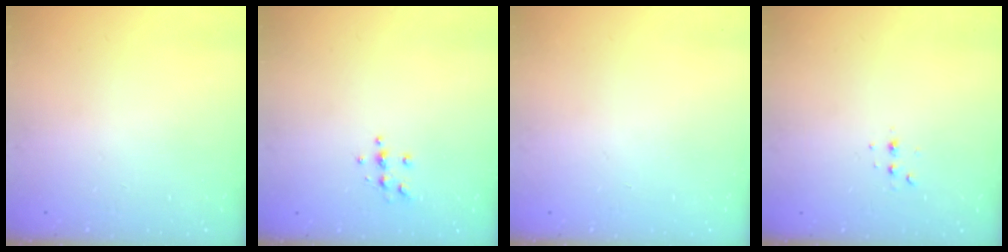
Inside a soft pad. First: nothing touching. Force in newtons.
{"total": 5.1, "press": 5.1, "slide": 0.3}
{"total": 0.0}
{"total": 2.8, "press": 2.8, "slide": 0.7}